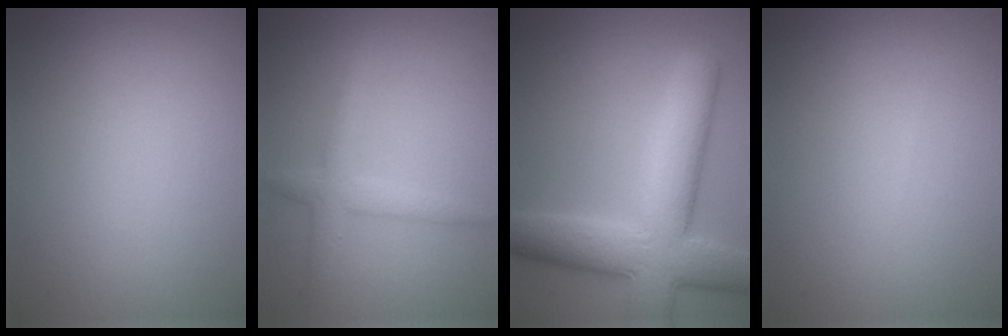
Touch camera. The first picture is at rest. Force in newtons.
{"total": 2.5, "press": 2.5, "slide": 0.1}
{"total": 9.9, "press": 9.9, "slide": 0.6}
{"total": 0.0}